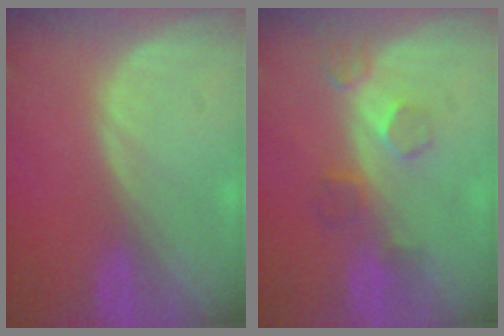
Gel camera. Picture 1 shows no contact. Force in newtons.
{"total": 4.3, "press": 3.9, "slide": 1.7}